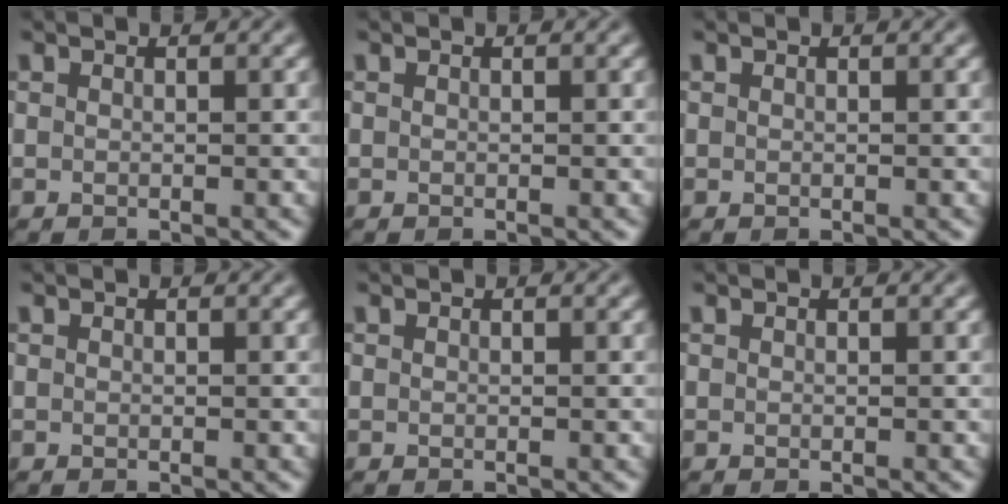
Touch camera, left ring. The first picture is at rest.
{"total": 0.0}
{"total": 0.0}
{"total": 0.0}
{"total": 0.0}
{"total": 0.0}